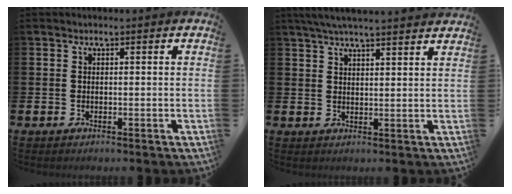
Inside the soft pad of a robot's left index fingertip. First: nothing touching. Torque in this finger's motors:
{"motor_torque": [1.05, -1.09, 0.34, 0.05]}